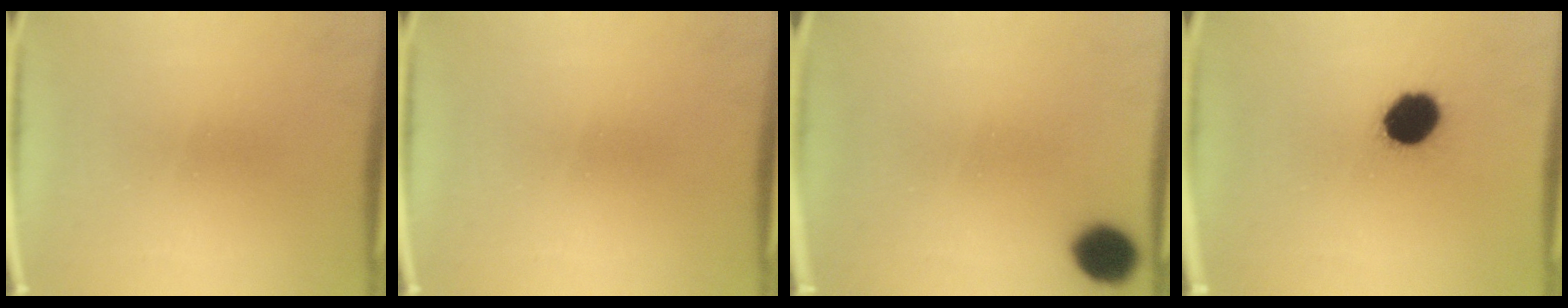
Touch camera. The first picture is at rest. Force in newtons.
{"total": 0.0}
{"total": 8.1}
{"total": 10.7}